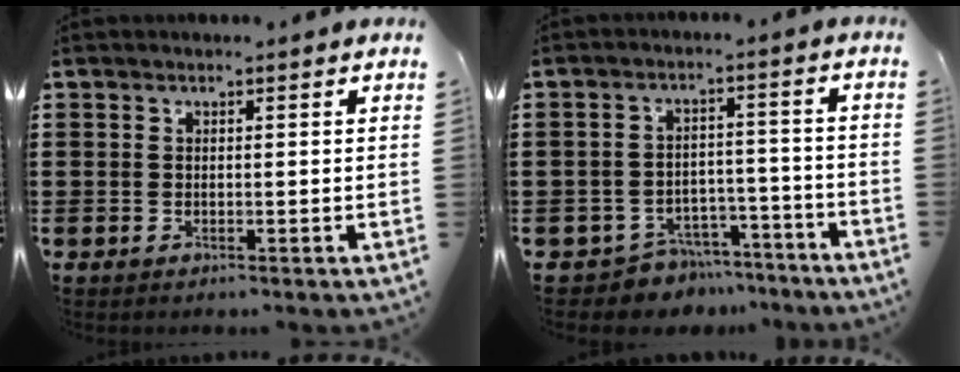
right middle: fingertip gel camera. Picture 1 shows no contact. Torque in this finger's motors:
{"motor_torque": [-0.11, -0.14, 0.03, 0.00]}